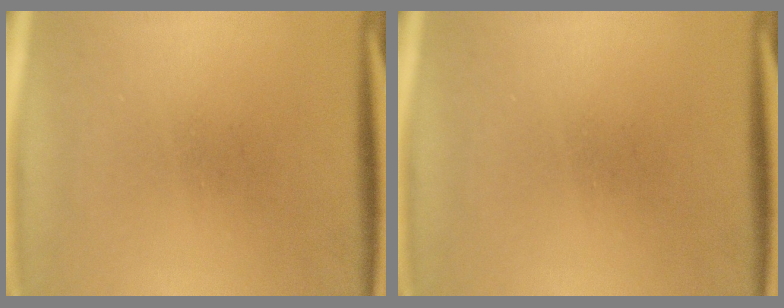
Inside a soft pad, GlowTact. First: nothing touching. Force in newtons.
{"total": 0.0}